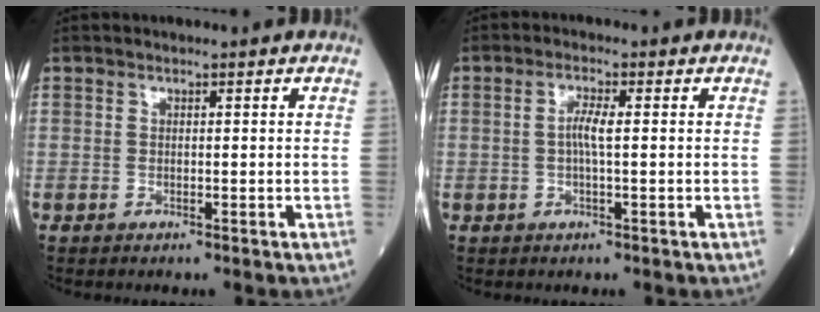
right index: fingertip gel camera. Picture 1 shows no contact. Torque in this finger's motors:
{"motor_torque": [0.05, 0.00, 0.04, 0.01]}